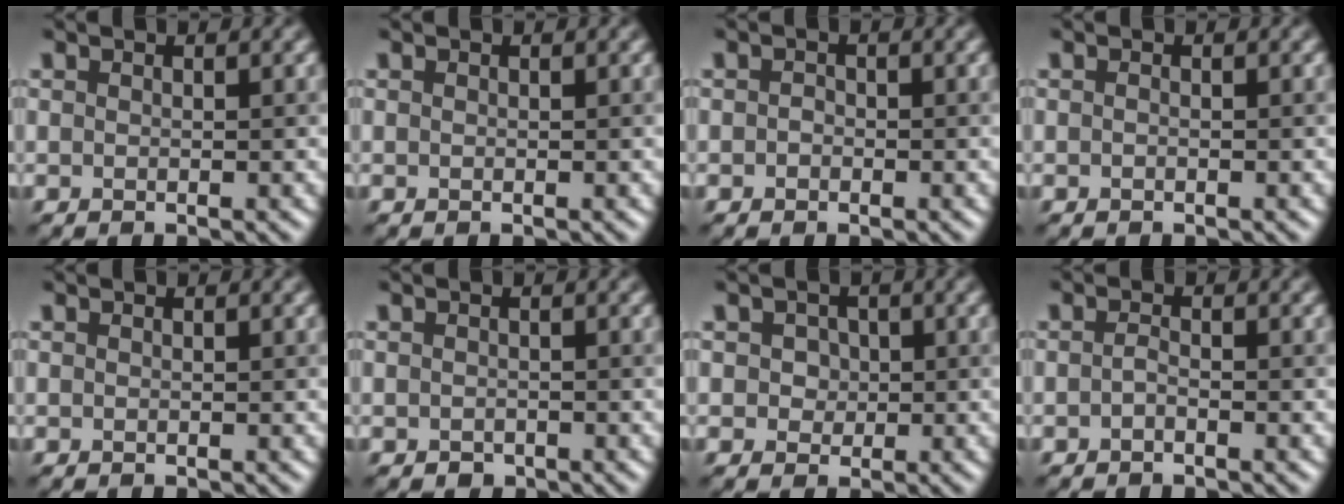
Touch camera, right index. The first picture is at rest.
{"total": 0.0}
{"total": 0.8, "force": [-0.2, 0.7, 0.4], "torque": [-0.006, -0.003, -0.006]}
{"total": 0.0}
{"total": 0.0}
{"total": 0.7, "force": [-0.4, 0.5, 0.2], "torque": [-0.003, -0.005, -0.006]}
{"total": 2.1, "force": [0.4, 1.8, 0.9], "torque": [-0.006, 0.011, 0.000]}
{"total": 0.8, "force": [-0.5, 0.3, 0.6], "torque": [-0.015, 0.001, -0.011]}